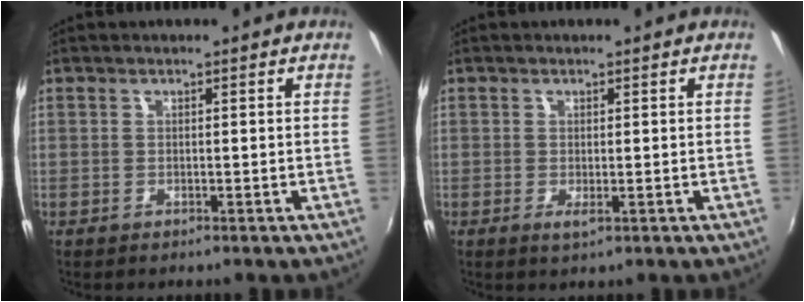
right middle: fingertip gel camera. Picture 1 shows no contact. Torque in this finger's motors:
{"motor_torque": [-0.23, -0.54, 0.02, 0.00]}